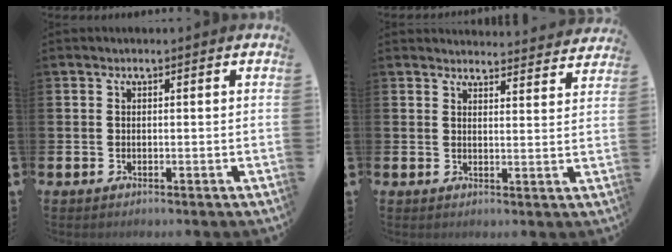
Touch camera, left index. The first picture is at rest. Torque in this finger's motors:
{"motor_torque": [0.93, -1.21, 0.08, 0.00]}